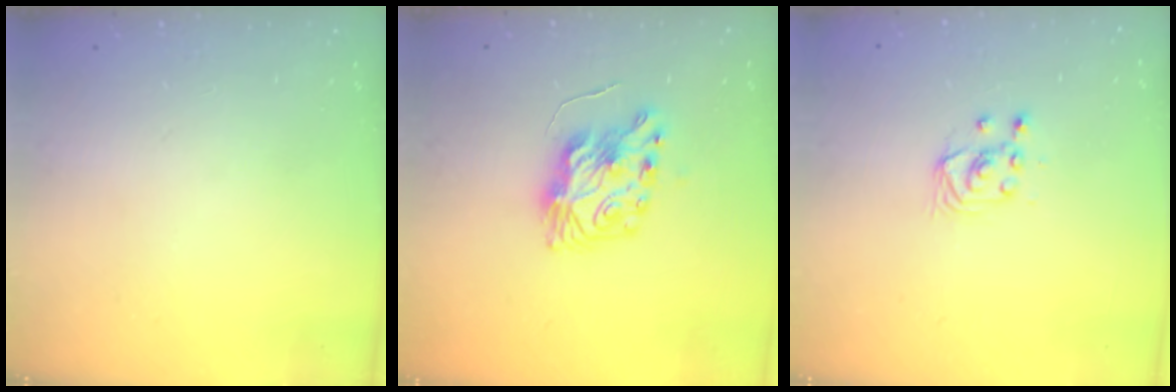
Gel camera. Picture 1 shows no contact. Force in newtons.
{"total": 8.5, "press": 8.4, "slide": 0.4}
{"total": 2.9, "press": 2.7, "slide": 1.0}